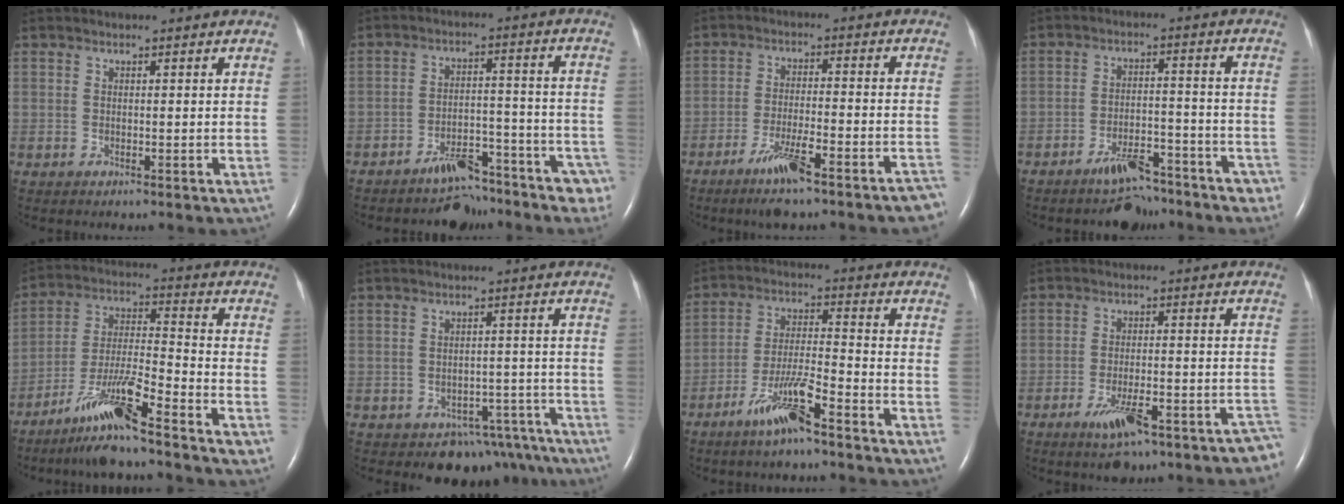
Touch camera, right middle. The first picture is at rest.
{"total": 8.8, "force": [-7.4, 3.7, 2.9], "torque": [-0.015, 0.050, -0.112]}
{"total": 10.4, "force": [-7.8, 1.2, 6.8], "torque": [-0.093, 0.002, -0.126]}
{"total": 8.7, "force": [-7.2, 3.4, 3.7], "torque": [-0.042, 0.018, -0.110]}
{"total": 11.6, "force": [-8.3, 0.2, 8.0], "torque": [-0.155, -0.017, -0.153]}
{"total": 9.1, "force": [-7.1, 5.5, 1.3], "torque": [0.007, 0.028, -0.080]}
{"total": 8.7, "force": [-6.0, 0.8, 6.3], "torque": [-0.130, -0.010, -0.114]}
{"total": 10.9, "force": [-8.2, 3.0, 6.5], "torque": [-0.071, 0.028, -0.123]}